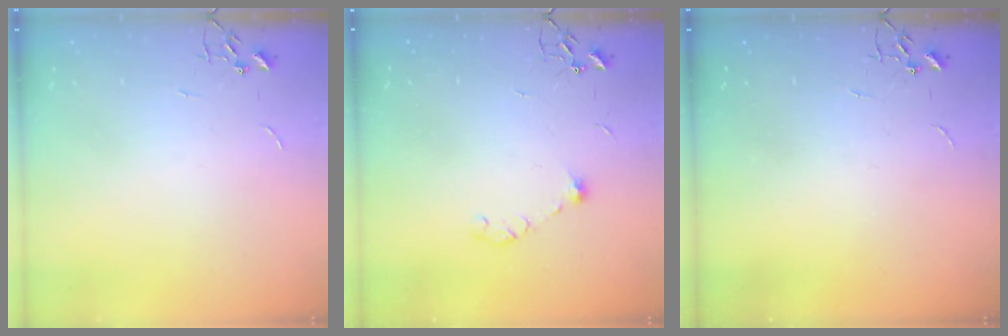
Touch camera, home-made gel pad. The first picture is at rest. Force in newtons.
{"total": 7.9, "press": 7.8, "slide": 1.5}
{"total": 0.0}